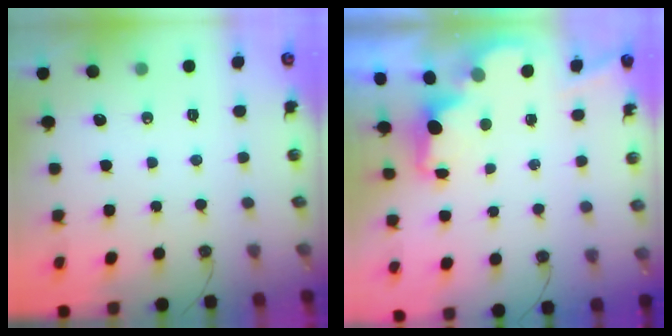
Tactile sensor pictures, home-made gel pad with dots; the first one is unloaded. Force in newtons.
{"total": 2.1, "press": 1.9, "slide": 0.8}